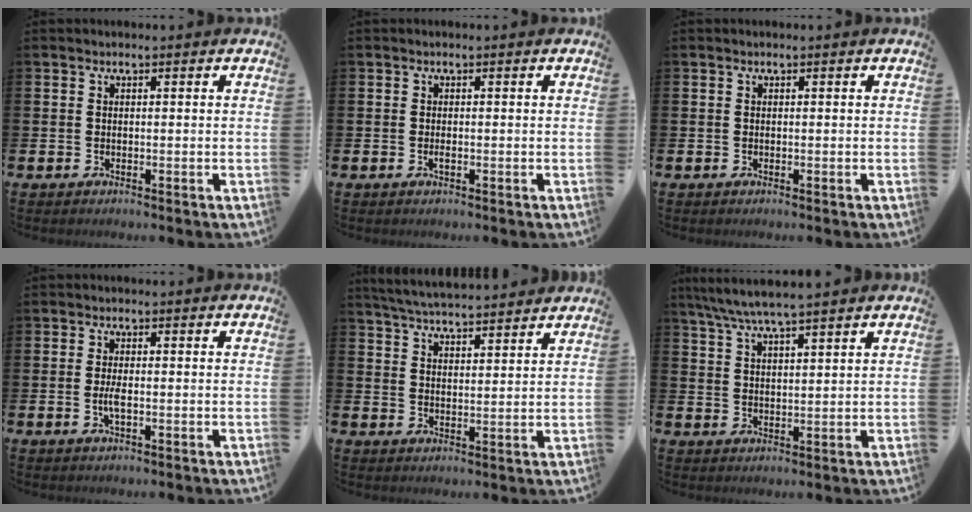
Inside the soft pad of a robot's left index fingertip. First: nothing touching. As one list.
[{"total": 0.6, "force": [-0.2, 0.2, 0.6], "torque": [-0.014, -0.001, -0.002]}, {"total": 0.0}, {"total": 2.0, "force": [-0.3, 0.6, 1.9], "torque": [-0.037, 0.001, -0.005]}, {"total": 5.2, "force": [5.1, 0.1, 0.6], "torque": [-0.031, -0.031, 0.092]}, {"total": 5.7, "force": [5.3, 0.0, 2.2], "torque": [-0.065, -0.014, 0.097]}]